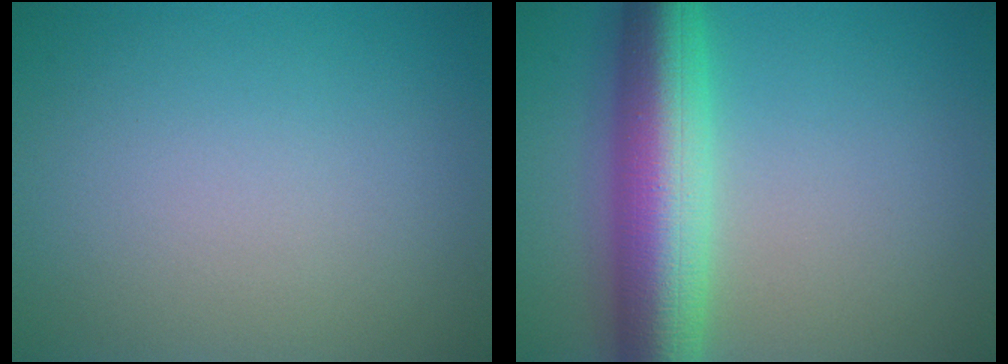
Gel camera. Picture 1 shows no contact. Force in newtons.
{"total": 9.5, "press": 9.5, "slide": 0.2}